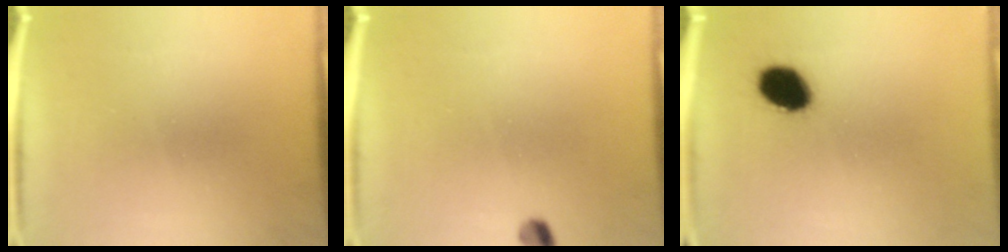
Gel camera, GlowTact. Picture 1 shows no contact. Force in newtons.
{"total": 2.3}
{"total": 7.5}